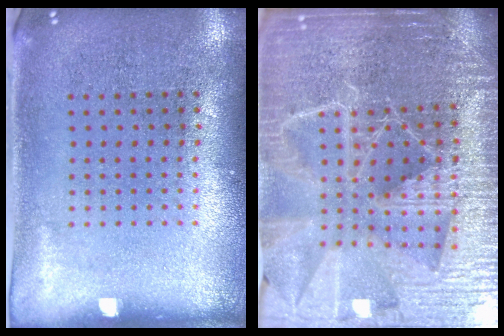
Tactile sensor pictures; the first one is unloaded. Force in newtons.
{"total": 5.7, "press": 5.0, "slide": 2.6}